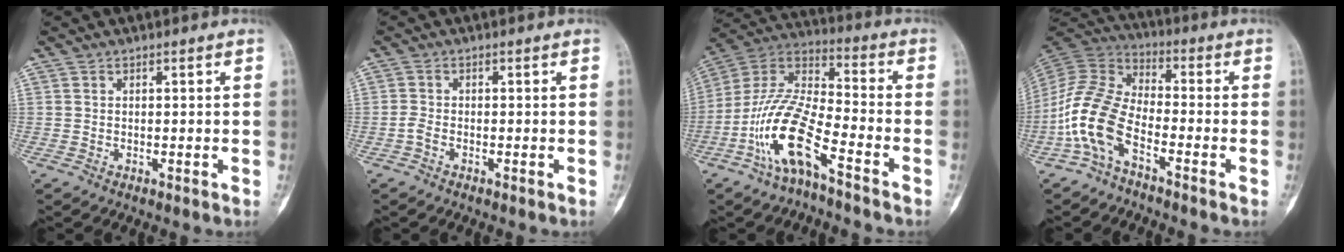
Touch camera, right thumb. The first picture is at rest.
{"total": 1.5, "force": [-0.8, 0.7, 1.0], "torque": [-0.026, 0.005, -0.021]}
{"total": 14.7, "force": [-7.7, 4.1, 11.9], "torque": [-0.248, 0.061, -0.156]}
{"total": 11.6, "force": [-5.3, 5.5, 8.7], "torque": [-0.186, 0.050, -0.120]}